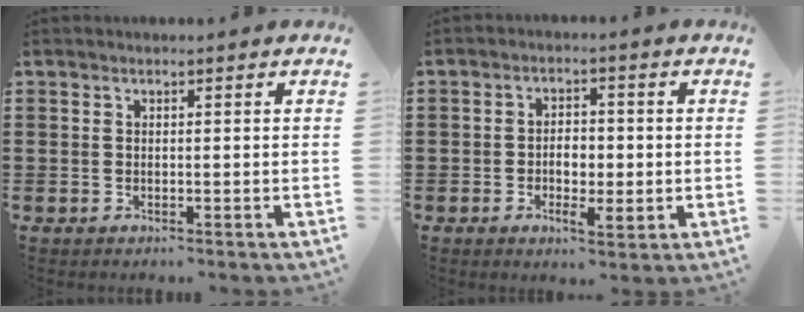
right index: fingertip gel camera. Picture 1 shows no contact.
{"total": 4.0, "force": [-0.7, 2.3, 3.2], "torque": [-0.055, 0.003, -0.015]}